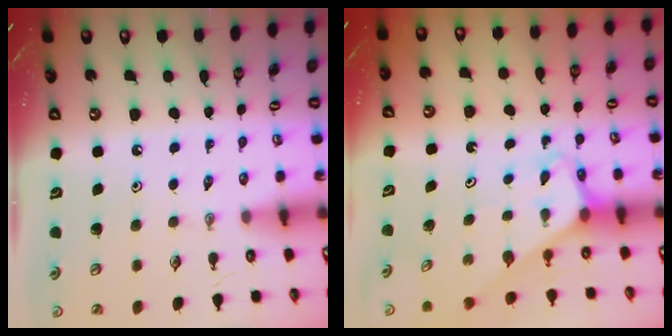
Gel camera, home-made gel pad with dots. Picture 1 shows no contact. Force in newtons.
{"total": 3.1, "press": 3.1, "slide": 0.2}